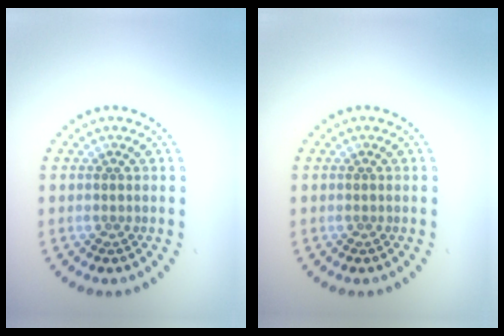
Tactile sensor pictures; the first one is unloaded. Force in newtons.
{"total": 0.0}